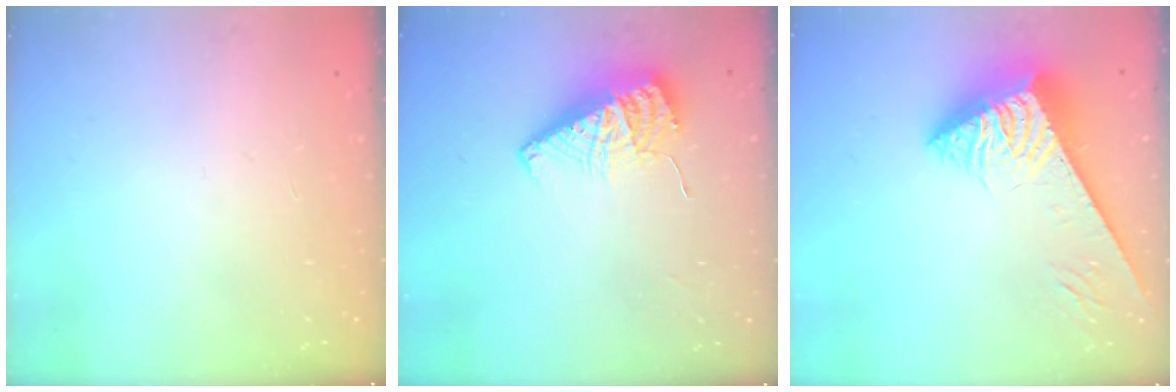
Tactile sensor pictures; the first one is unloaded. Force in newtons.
{"total": 10.8, "press": 10.7, "slide": 1.0}
{"total": 5.3, "press": 5.2, "slide": 0.7}